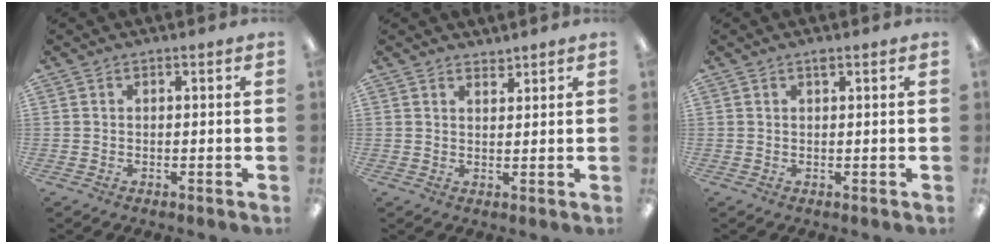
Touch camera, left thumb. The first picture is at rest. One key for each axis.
{"total": 1.9, "fx": 1.8, "fy": 0.3, "fz": -0.2, "tx": 0.003, "ty": -0.010, "tz": 0.035}
{"total": 0.8, "fx": 0.7, "fy": 0.2, "fz": 0.5, "tx": -0.004, "ty": -0.002, "tz": 0.010}